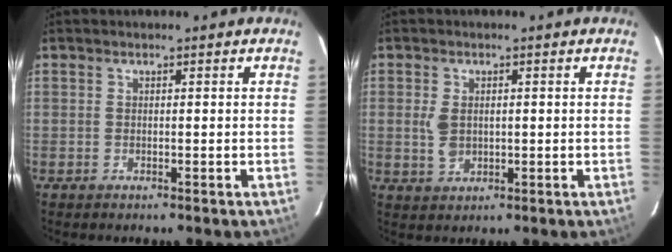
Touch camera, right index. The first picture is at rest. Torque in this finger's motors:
{"motor_torque": [0.06, 0.01, 0.05, 0.03]}